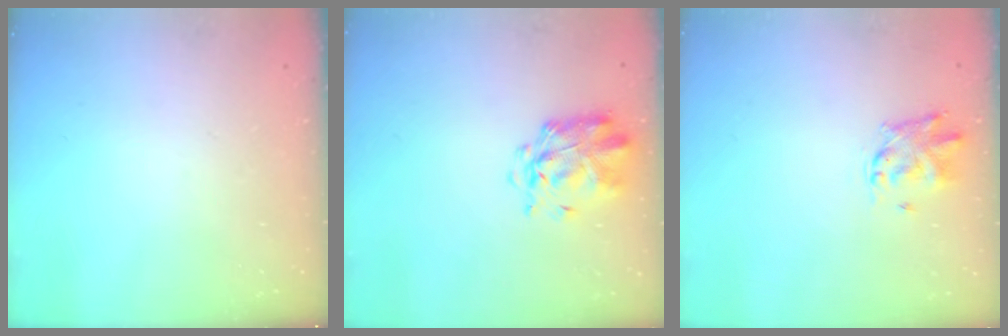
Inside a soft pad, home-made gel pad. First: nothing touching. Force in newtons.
{"total": 3.0, "press": 2.9, "slide": 0.8}
{"total": 2.8, "press": 2.8, "slide": 0.7}